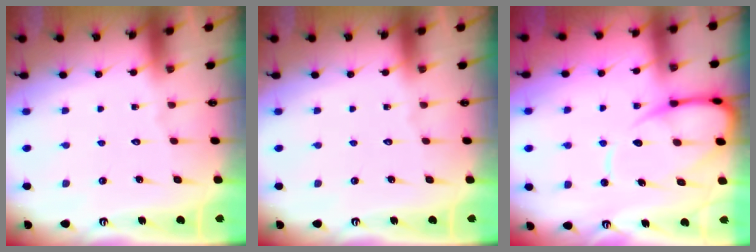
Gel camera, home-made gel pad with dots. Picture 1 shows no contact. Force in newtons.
{"total": 0.0}
{"total": 10.2, "press": 10.1, "slide": 1.3}